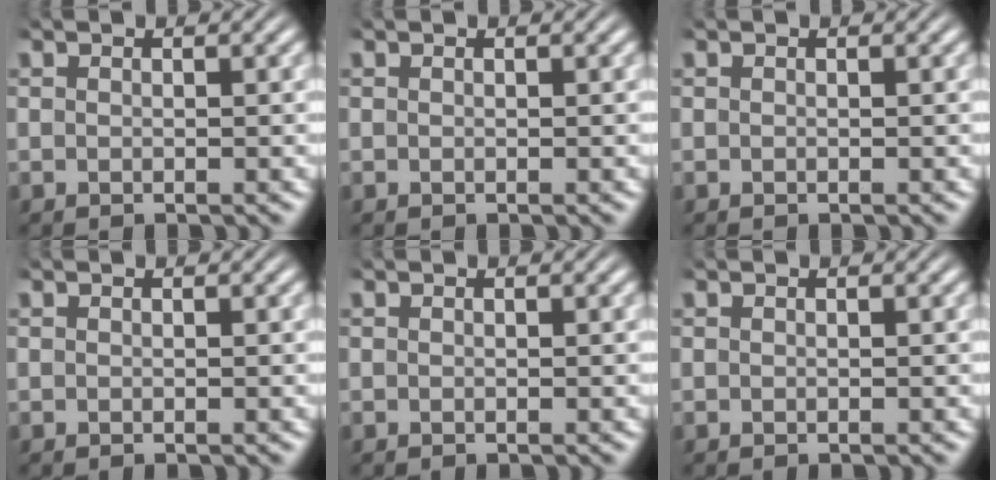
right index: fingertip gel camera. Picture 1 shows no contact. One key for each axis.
{"total": 0.0}
{"total": 0.0}
{"total": 0.0}
{"total": 0.0}
{"total": 0.0}